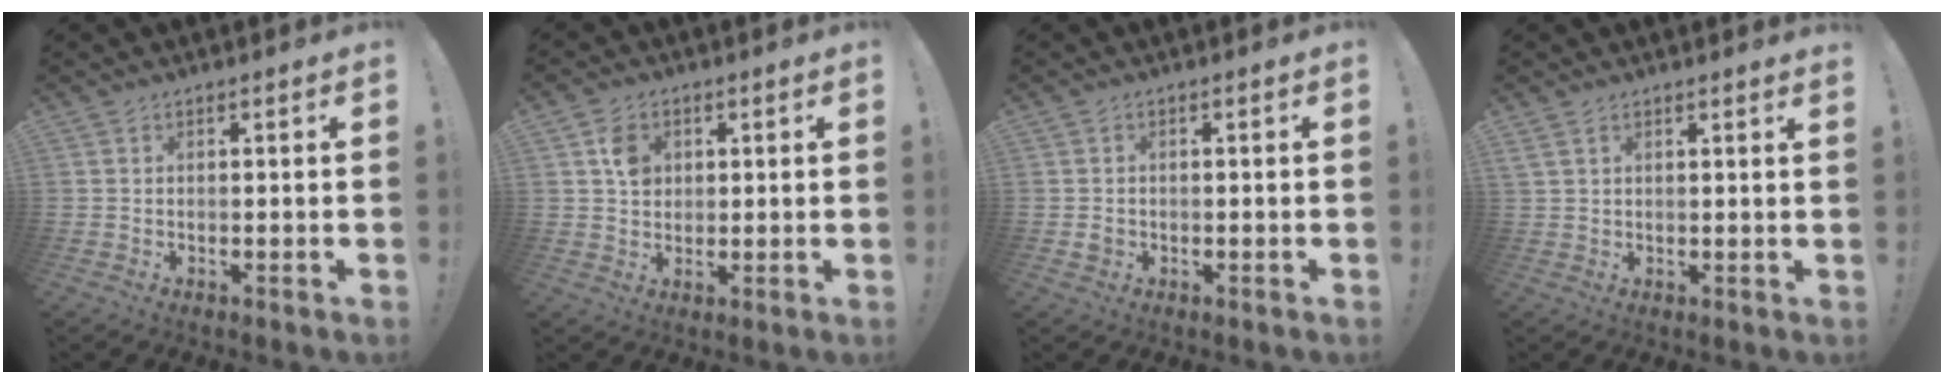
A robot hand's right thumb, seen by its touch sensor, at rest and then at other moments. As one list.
[{"total": 5.9, "force": [1.7, 4.9, 2.9], "torque": [-0.025, -0.001, 0.030]}, {"total": 1.5, "force": [-0.5, 1.3, 0.5], "torque": [-0.013, 0.007, -0.007]}, {"total": 2.2, "force": [1.7, 0.5, 1.2], "torque": [-0.021, -0.007, 0.033]}]